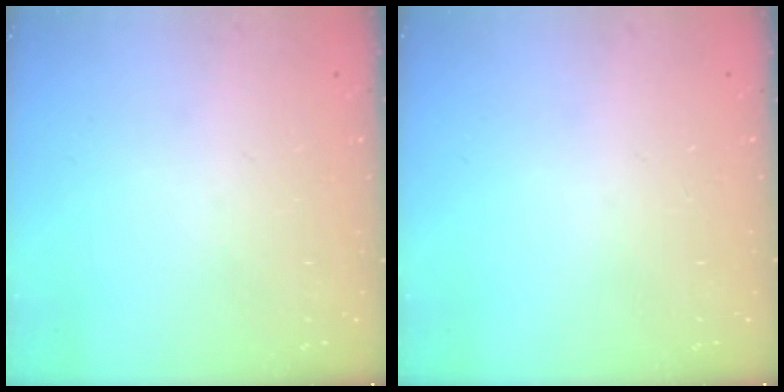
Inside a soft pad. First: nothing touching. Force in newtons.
{"total": 0.0}